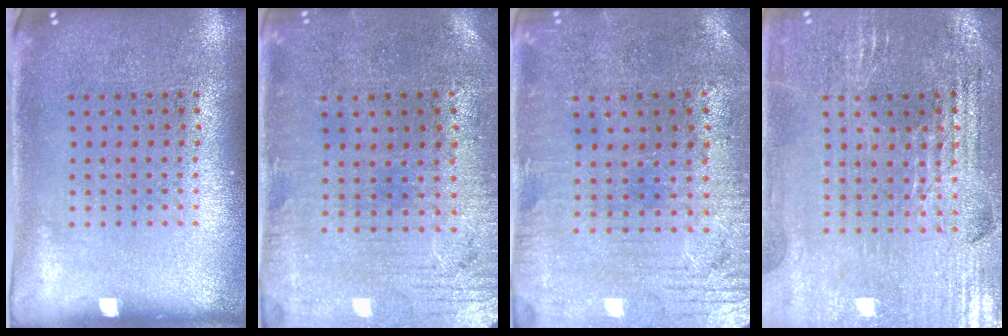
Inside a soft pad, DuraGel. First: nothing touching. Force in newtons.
{"total": 0.6, "press": 0.4, "slide": 0.5}
{"total": 0.9, "press": 0.7, "slide": 0.6}
{"total": 2.9, "press": 2.8, "slide": 0.4}